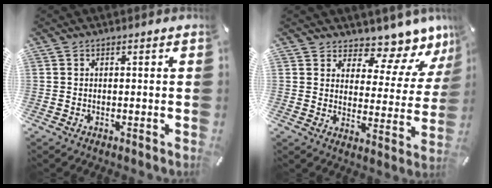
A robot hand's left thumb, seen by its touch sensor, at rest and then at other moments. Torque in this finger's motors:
{"motor_torque": [0.51, -0.40, 0.15, -0.15, -0.05]}